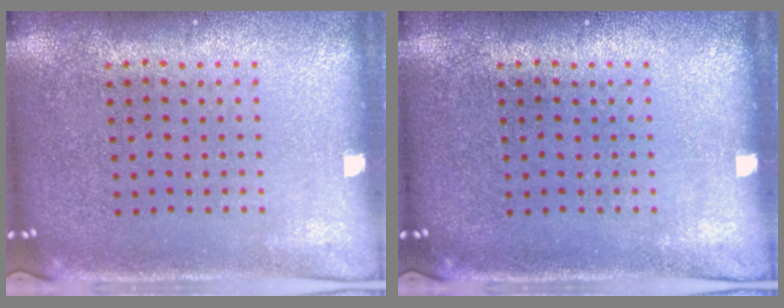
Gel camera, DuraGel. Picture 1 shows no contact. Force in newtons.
{"total": 0.0}